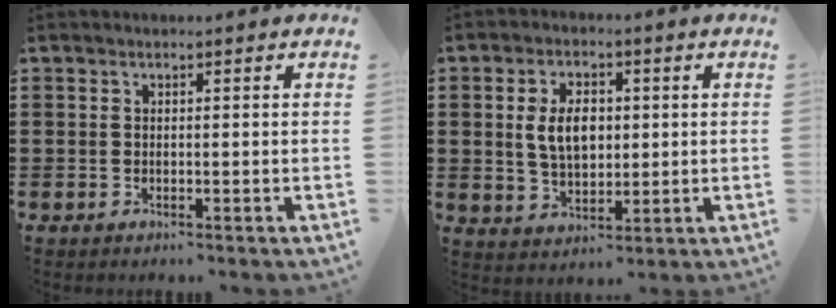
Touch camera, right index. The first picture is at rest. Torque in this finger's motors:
{"motor_torque": [0.85, -0.01, 0.68, 0.10]}